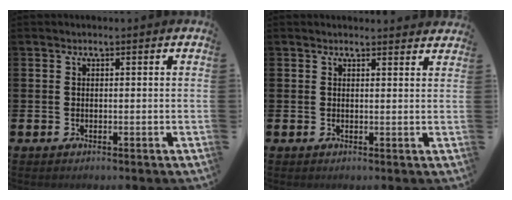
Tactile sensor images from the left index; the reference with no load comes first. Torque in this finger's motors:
{"motor_torque": [0.95, -1.19, 0.18, 0.03]}